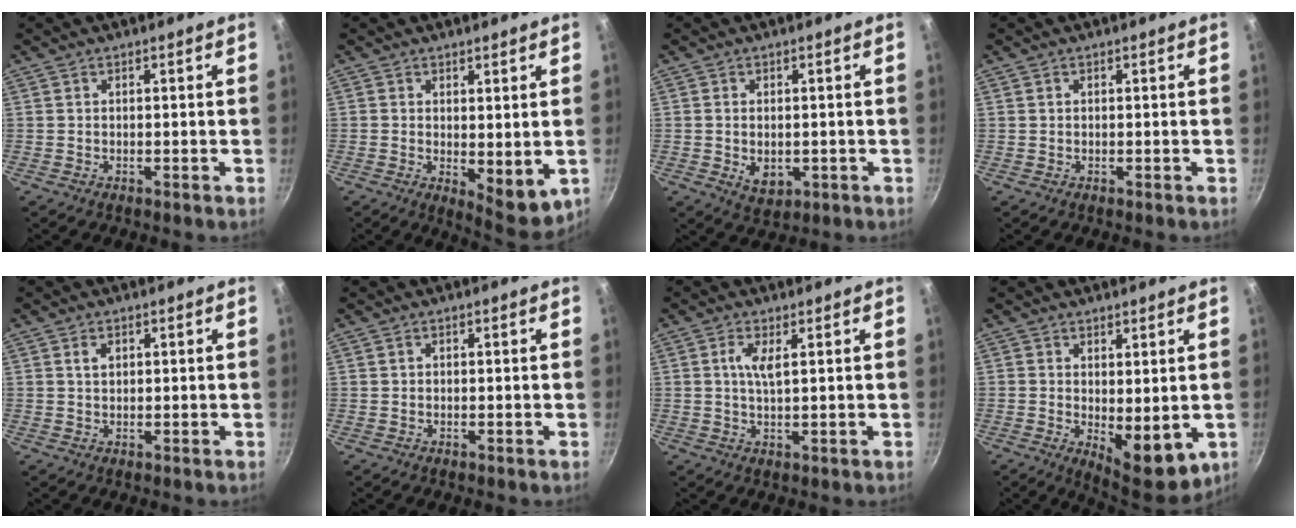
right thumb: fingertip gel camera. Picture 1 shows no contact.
{"total": 7.2, "force": [0.3, 3.4, 6.3], "torque": [-0.077, -0.021, 0.012]}
{"total": 4.9, "force": [-0.6, 3.4, 3.4], "torque": [-0.048, -0.007, -0.002]}
{"total": 0.0}
{"total": 3.4, "force": [1.2, 2.3, 2.1], "torque": [-0.027, -0.002, 0.023]}
{"total": 0.6, "force": [0.2, 0.6, 0.2], "torque": [-0.002, 0.004, 0.003]}
{"total": 3.8, "force": [1.1, 1.1, 3.5], "torque": [-0.070, -0.001, 0.022]}
{"total": 9.1, "force": [-0.4, 4.3, 8.0], "torque": [-0.091, -0.016, 0.008]}